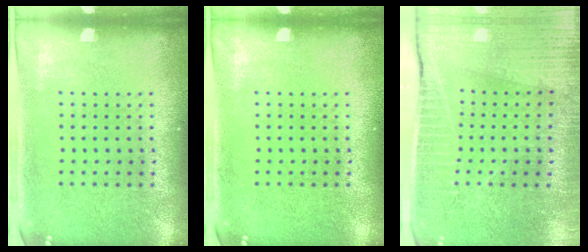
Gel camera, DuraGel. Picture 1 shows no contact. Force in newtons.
{"total": 0.0}
{"total": 3.6, "press": 3.5, "slide": 0.6}